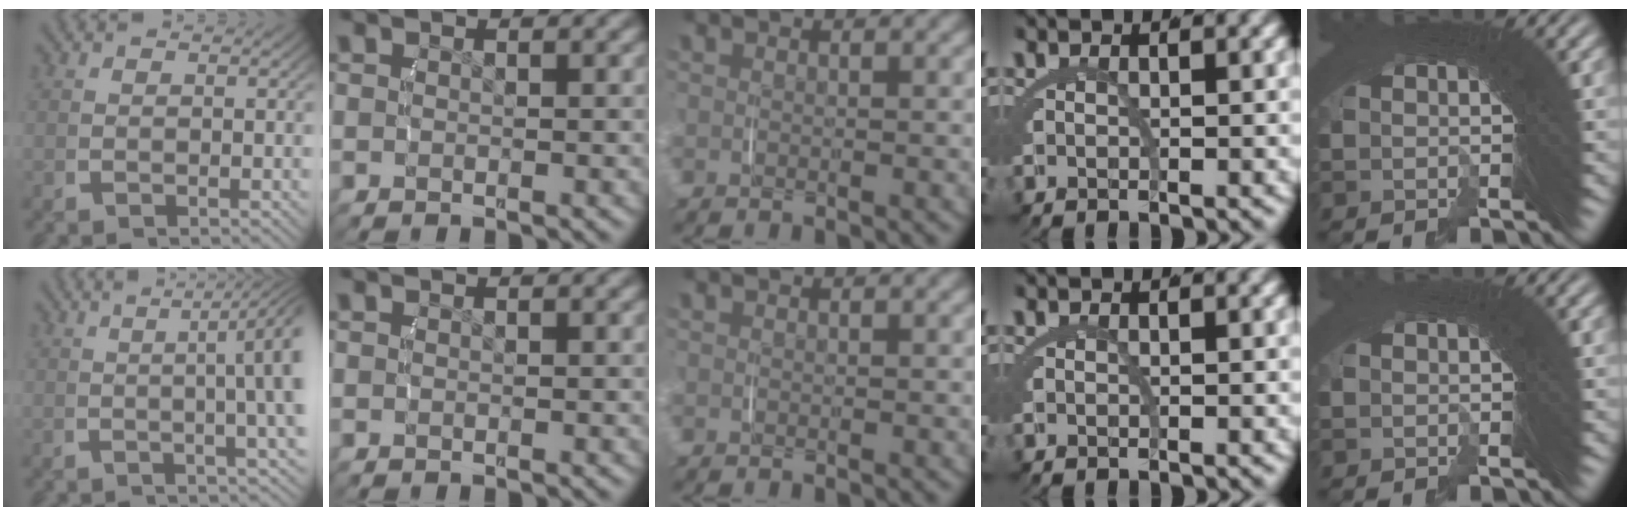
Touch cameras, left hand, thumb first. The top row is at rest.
{"thumb": {"total": 9.5, "force": [2.0, 3.6, 8.5], "torque": [-0.094, 0.030, 0.011]}, "little": {"total": 0.8, "force": [-0.6, -0.3, -0.5], "torque": [0.015, 0.004, -0.012]}}